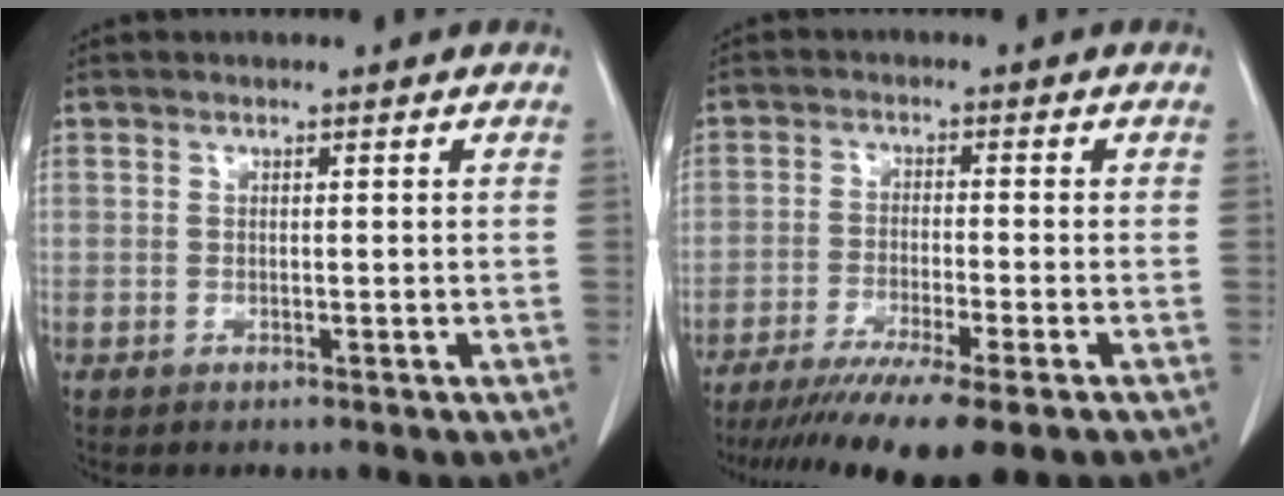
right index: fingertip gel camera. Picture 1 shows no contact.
{"total": 13.1, "force": [-9.8, 0.7, 8.8], "torque": [-0.139, -0.034, -0.155]}